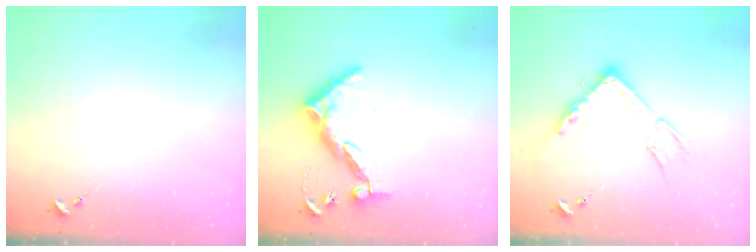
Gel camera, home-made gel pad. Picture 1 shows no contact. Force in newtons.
{"total": 12.1, "press": 12.0, "slide": 1.2}
{"total": 15.6, "press": 15.6, "slide": 0.6}